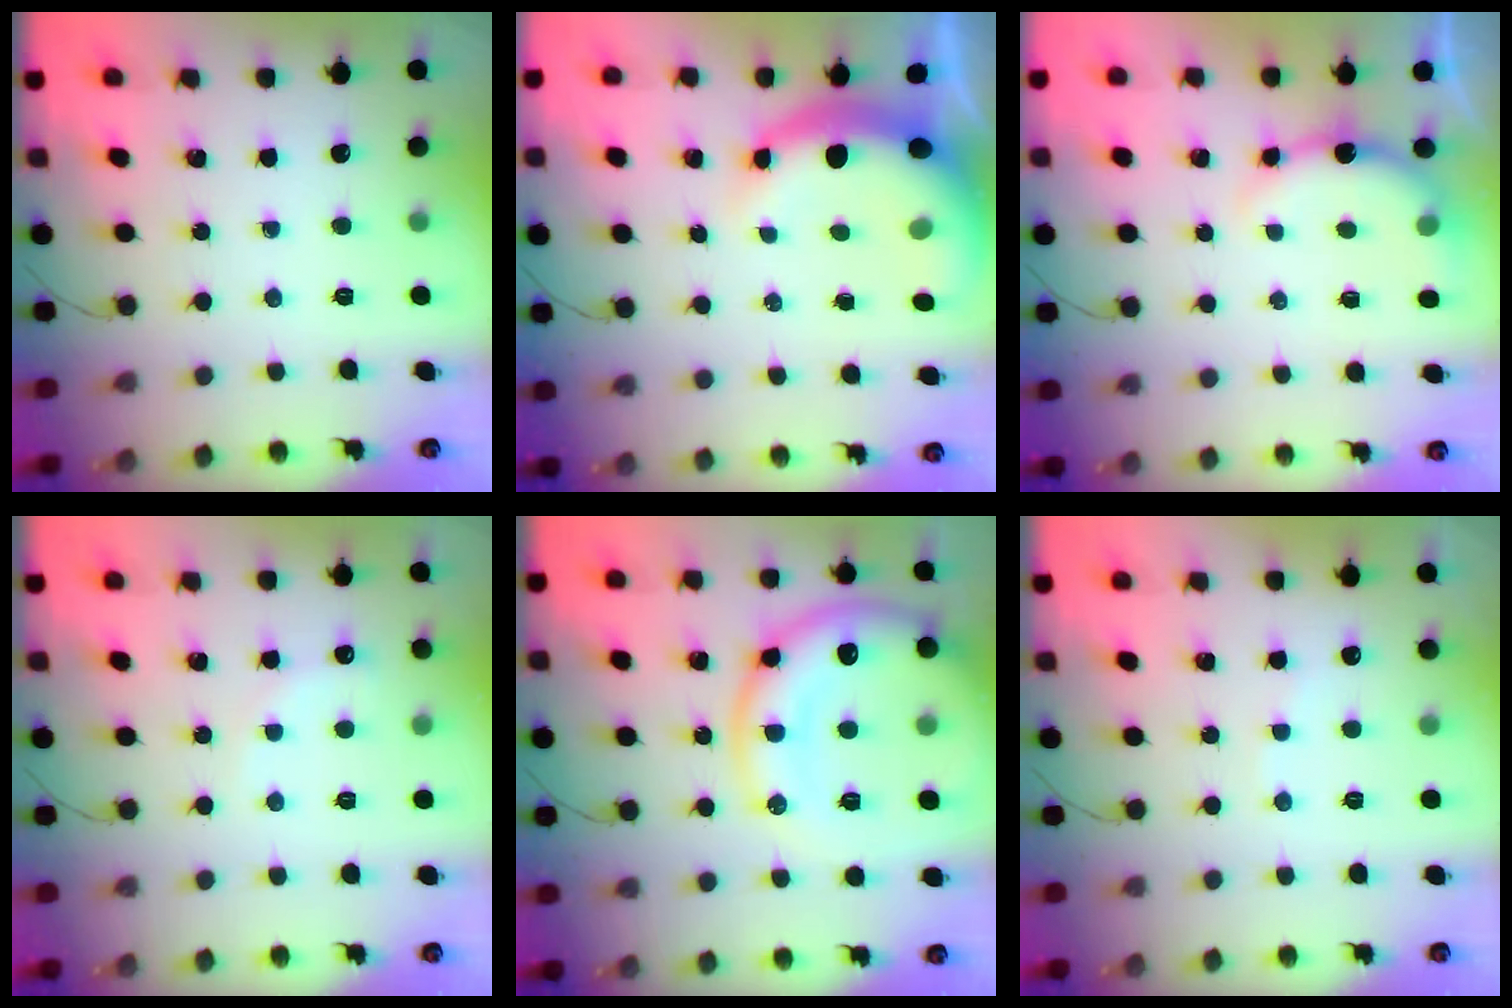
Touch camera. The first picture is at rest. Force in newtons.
{"total": 8.4, "press": 8.2, "slide": 2.0}
{"total": 5.6, "press": 5.6, "slide": 0.8}
{"total": 3.8, "press": 3.7, "slide": 1.2}
{"total": 21.5, "press": 21.4, "slide": 2.2}
{"total": 4.9, "press": 4.8, "slide": 0.7}